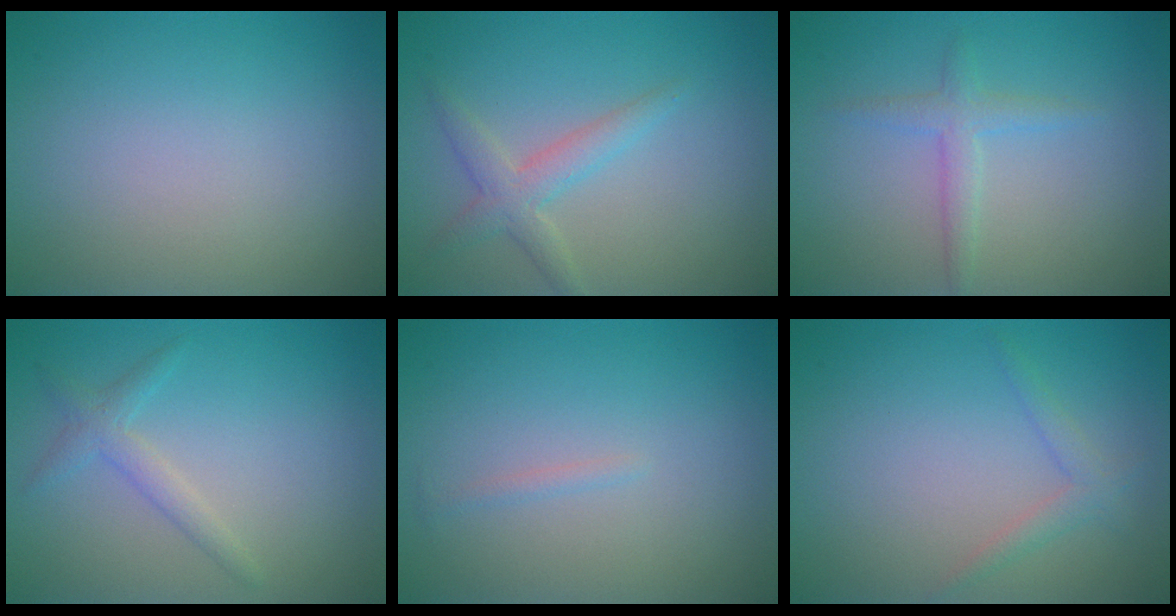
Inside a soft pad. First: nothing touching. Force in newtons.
{"total": 2.5, "press": 2.5, "slide": 0.1}
{"total": 1.9, "press": 1.9, "slide": 0.2}
{"total": 1.8, "press": 1.8, "slide": 0.0}
{"total": 0.6, "press": 0.6, "slide": 0.0}
{"total": 1.4, "press": 1.4, "slide": 0.1}